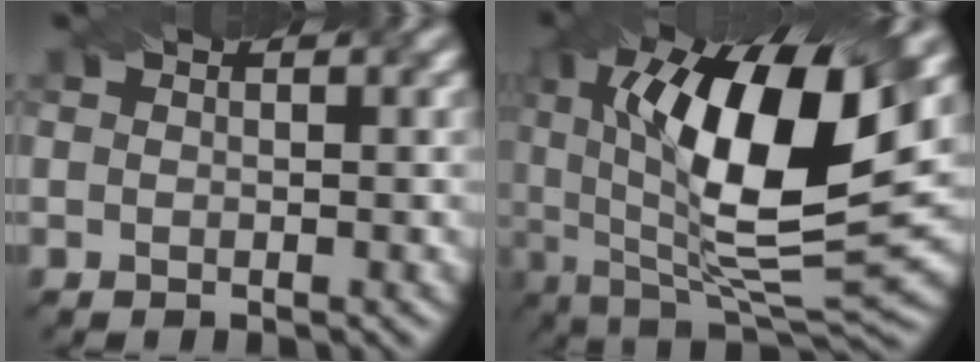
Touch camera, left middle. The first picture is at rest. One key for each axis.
{"total": 16.1, "fx": 4.0, "fy": 5.7, "fz": 14.5, "tx": -0.245, "ty": -0.004, "tz": 0.059}